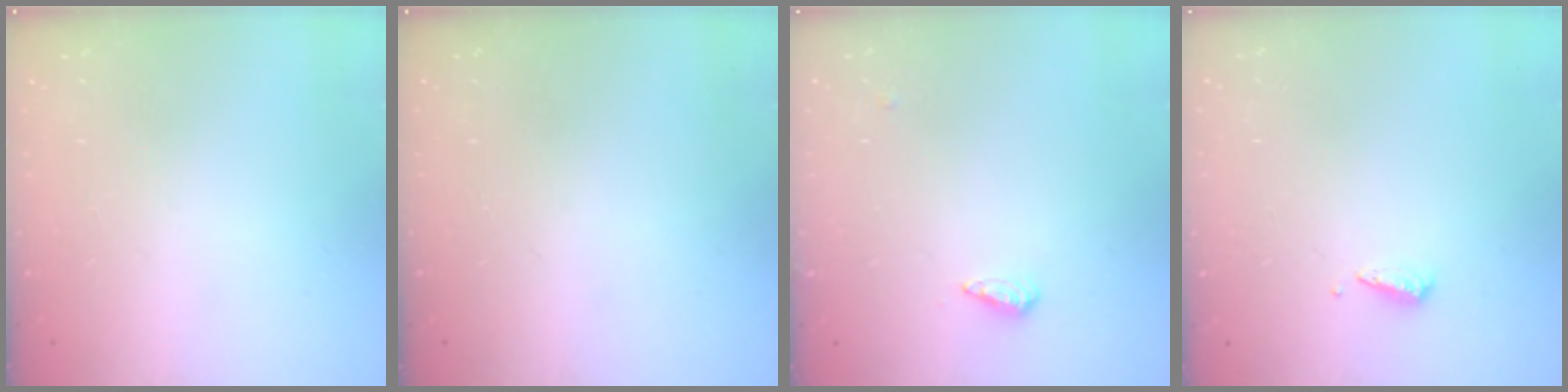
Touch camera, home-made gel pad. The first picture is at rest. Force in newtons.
{"total": 0.0}
{"total": 3.5, "press": 3.5, "slide": 0.4}
{"total": 2.9, "press": 2.9, "slide": 0.4}